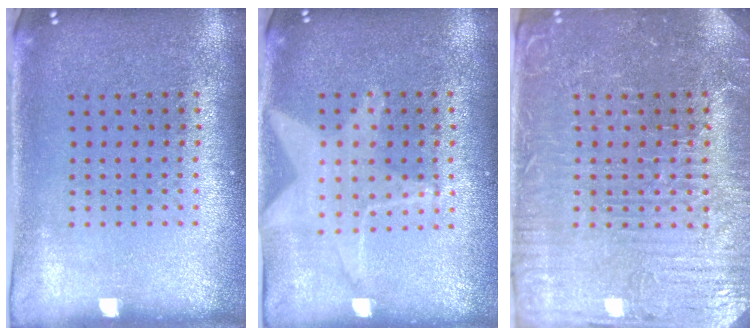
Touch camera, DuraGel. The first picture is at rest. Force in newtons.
{"total": 1.5, "press": 1.4, "slide": 0.5}
{"total": 4.1, "press": 3.9, "slide": 1.0}